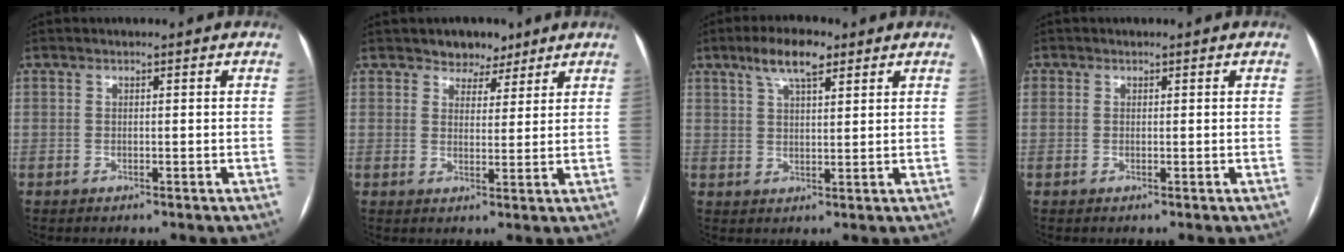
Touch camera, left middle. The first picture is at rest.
{"total": 4.5, "force": [3.4, 2.8, 0.9], "torque": [-0.003, 0.002, 0.052]}
{"total": 6.5, "force": [4.1, 1.8, 4.7], "torque": [-0.091, 0.016, 0.073]}
{"total": 0.9, "force": [0.3, 0.8, 0.2], "torque": [0.002, 0.002, 0.003]}